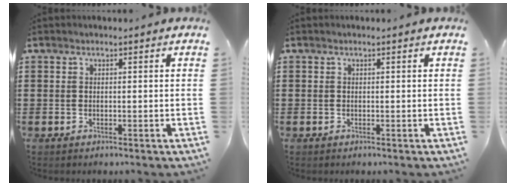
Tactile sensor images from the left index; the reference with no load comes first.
{"total": 0.0}